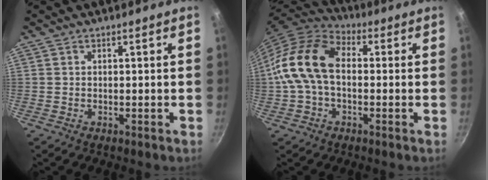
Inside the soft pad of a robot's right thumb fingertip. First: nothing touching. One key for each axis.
{"total": 14.2, "fx": -0.1, "fy": 9.4, "fz": 10.6, "tx": -0.183, "ty": 0.035, "tz": -0.022}